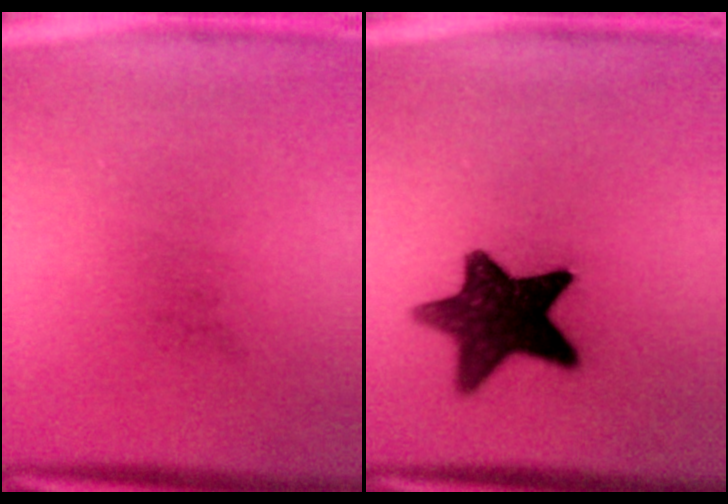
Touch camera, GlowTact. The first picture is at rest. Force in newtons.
{"total": 12.5}